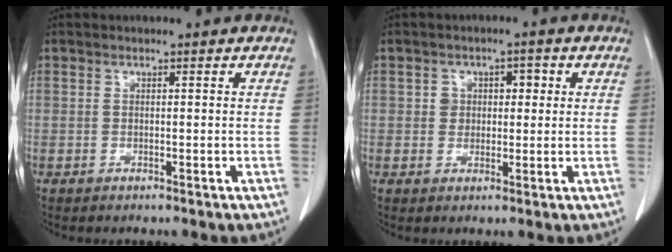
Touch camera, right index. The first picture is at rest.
{"total": 3.6, "force": [0.8, 2.8, 2.1], "torque": [-0.025, 0.016, 0.012]}